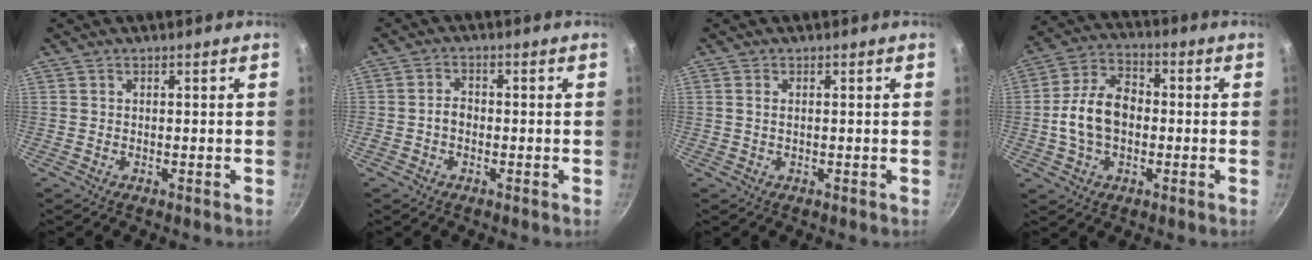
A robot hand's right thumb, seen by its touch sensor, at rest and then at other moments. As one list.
[{"total": 2.4, "force": [-0.7, 1.8, 1.5], "torque": [-0.017, 0.016, -0.013]}, {"total": 0.7, "force": [0.2, 0.3, 0.6], "torque": [-0.013, 0.001, 0.002]}, {"total": 11.9, "force": [-1.0, 8.1, 8.7], "torque": [-0.137, 0.029, -0.030]}]